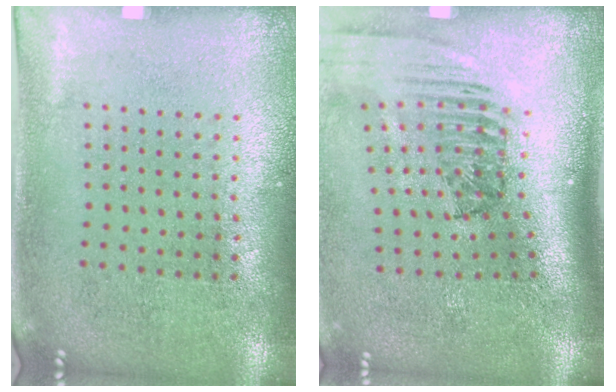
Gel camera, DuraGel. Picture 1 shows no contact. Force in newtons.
{"total": 2.4, "press": 1.7, "slide": 1.7}